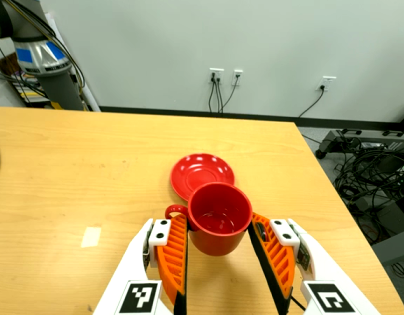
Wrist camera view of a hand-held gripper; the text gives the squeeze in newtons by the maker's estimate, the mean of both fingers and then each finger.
{"total": 2.6, "left": 2.3, "right": 2.8}